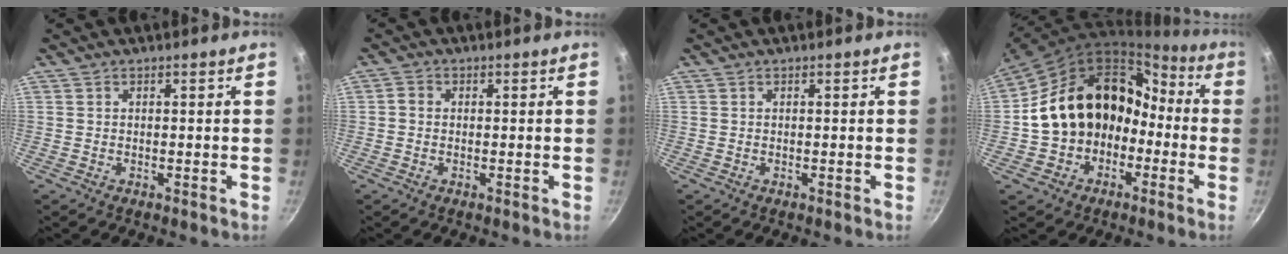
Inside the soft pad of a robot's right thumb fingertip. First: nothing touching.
{"total": 1.6, "force": [0.0, 1.4, 0.8], "torque": [-0.017, 0.008, -0.004]}
{"total": 0.0}
{"total": 19.5, "force": [-3.0, 15.8, 10.9], "torque": [-0.150, 0.084, -0.034]}